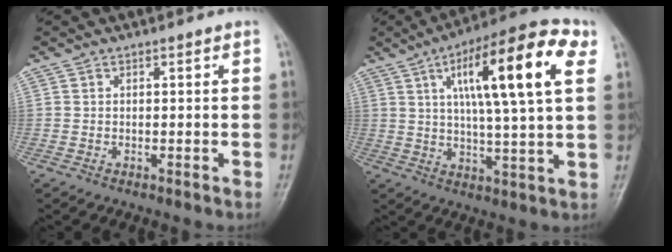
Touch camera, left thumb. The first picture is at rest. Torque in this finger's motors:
{"motor_torque": [0.68, 0.57, 2.00, -0.80, 0.19]}